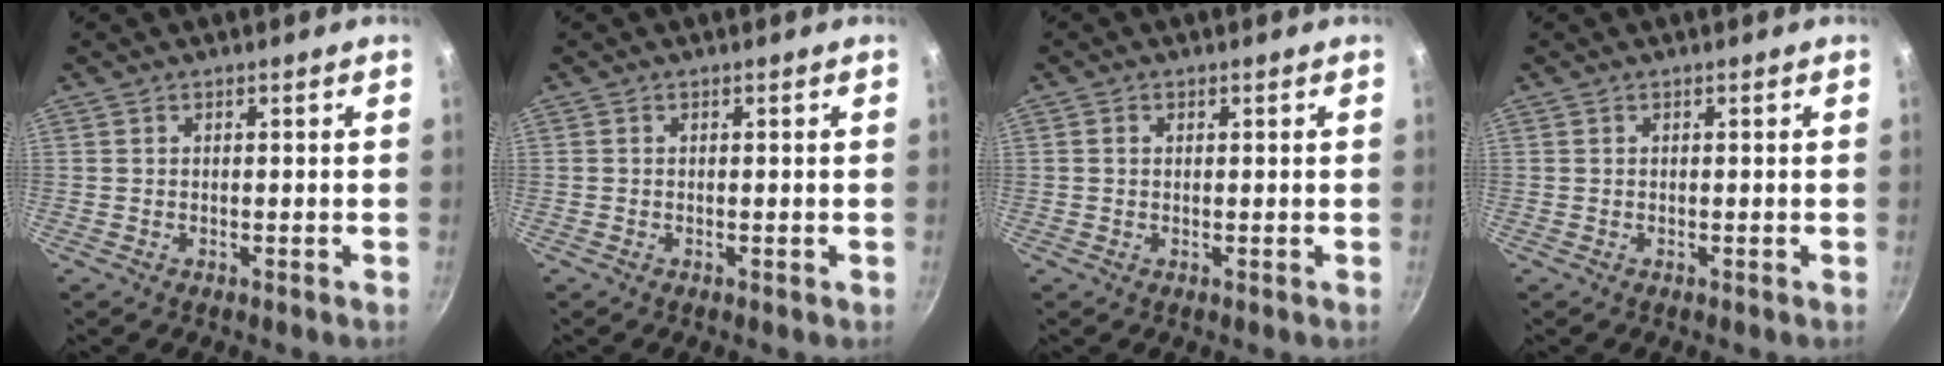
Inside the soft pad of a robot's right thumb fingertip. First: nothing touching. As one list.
[{"total": 0.0}, {"total": 1.0, "force": [0.2, 0.8, 0.5], "torque": [-0.009, 0.005, 0.003]}, {"total": 0.0}]